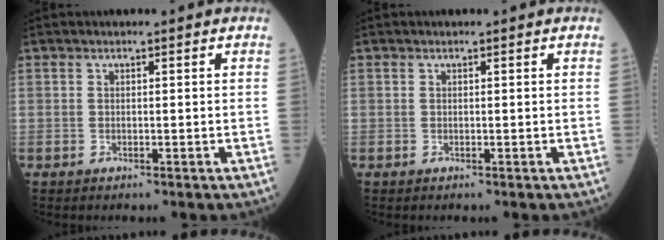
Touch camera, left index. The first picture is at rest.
{"total": 0.0}